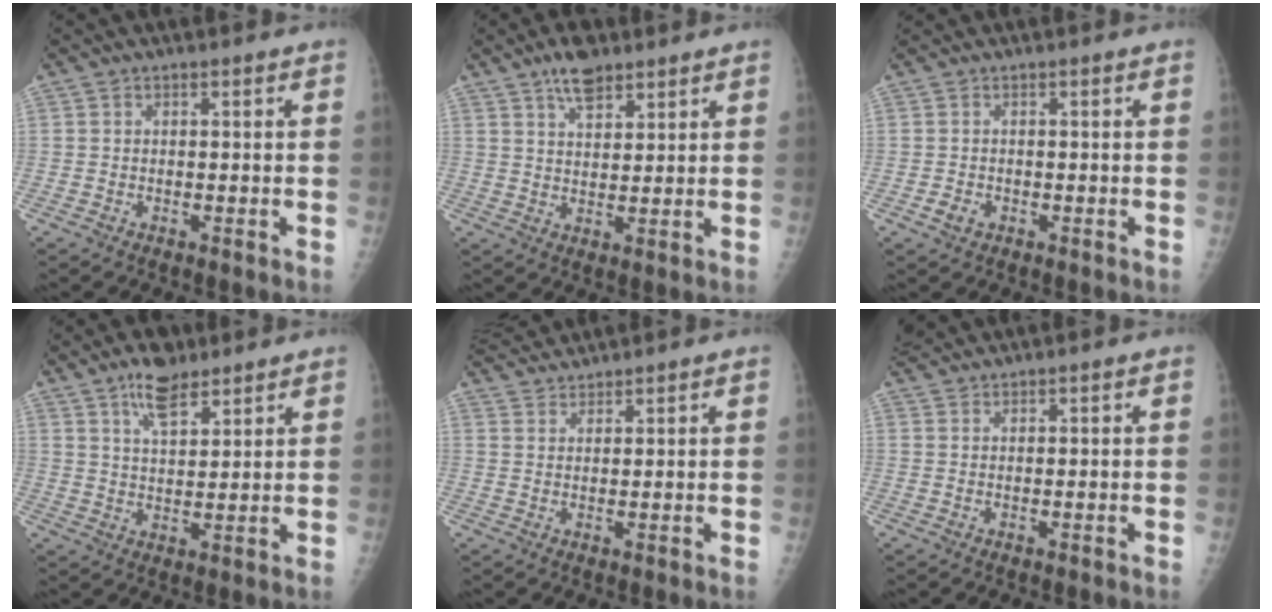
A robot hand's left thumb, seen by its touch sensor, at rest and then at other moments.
{"total": 6.2, "force": [4.4, 2.7, 3.4], "torque": [-0.040, -0.022, 0.075]}
{"total": 1.5, "force": [-0.5, 1.2, 0.7], "torque": [-0.008, 0.003, -0.005]}
{"total": 7.3, "force": [5.1, 3.0, 4.3], "torque": [-0.057, -0.028, 0.089]}
{"total": 4.7, "force": [4.7, 0.3, 0.1], "torque": [-0.001, 0.009, 0.091]}
{"total": 2.6, "force": [2.6, 0.2, 0.3], "torque": [-0.012, 0.014, 0.056]}